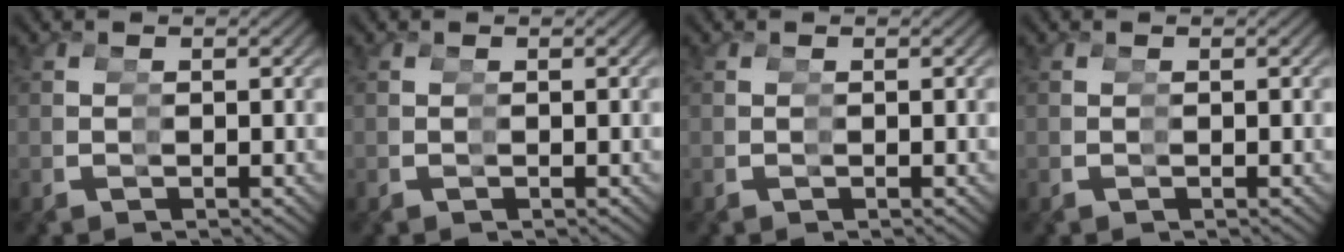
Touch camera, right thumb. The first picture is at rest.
{"total": 0.0}
{"total": 0.0}
{"total": 0.0}